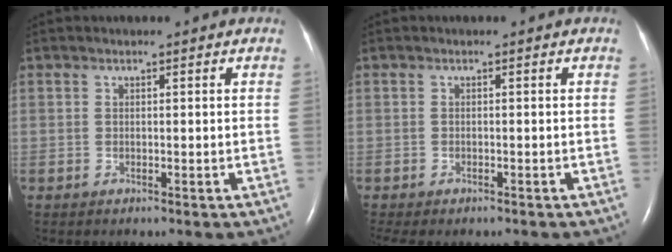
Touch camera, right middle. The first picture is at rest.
{"total": 4.5, "force": [-3.7, 1.6, 2.1], "torque": [-0.030, -0.005, -0.046]}